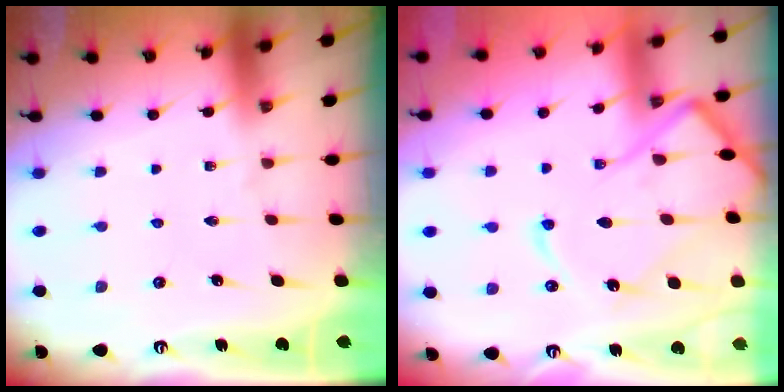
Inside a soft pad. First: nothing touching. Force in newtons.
{"total": 14.0, "press": 14.0, "slide": 1.5}